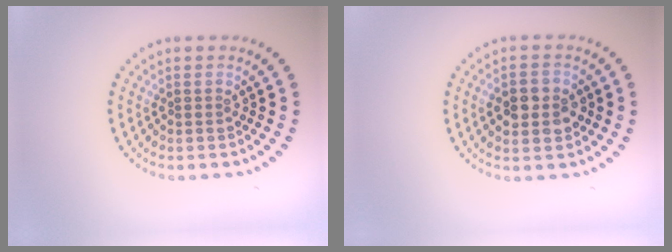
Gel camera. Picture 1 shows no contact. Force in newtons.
{"total": 3.2, "press": 3.1, "slide": 0.2}